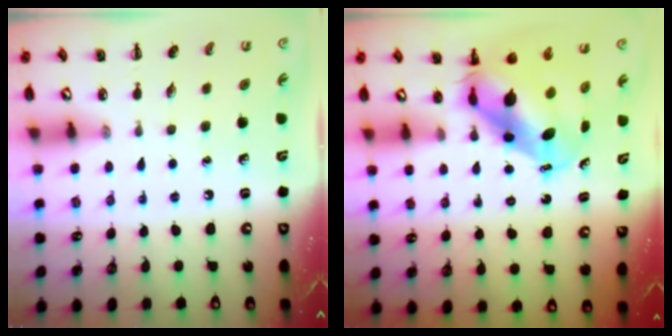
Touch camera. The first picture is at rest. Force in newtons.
{"total": 7.3, "press": 7.0, "slide": 2.1}